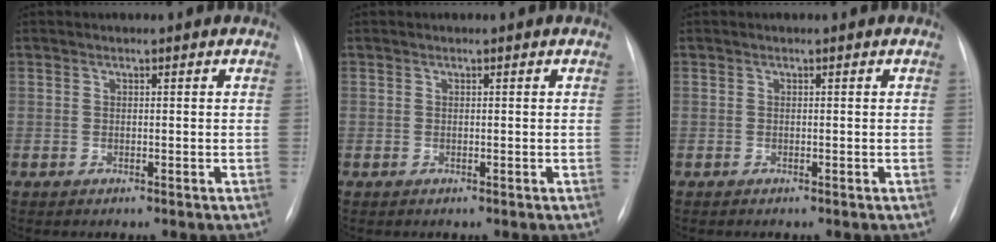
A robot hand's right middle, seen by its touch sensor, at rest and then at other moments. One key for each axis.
{"total": 0.0}
{"total": 0.0}